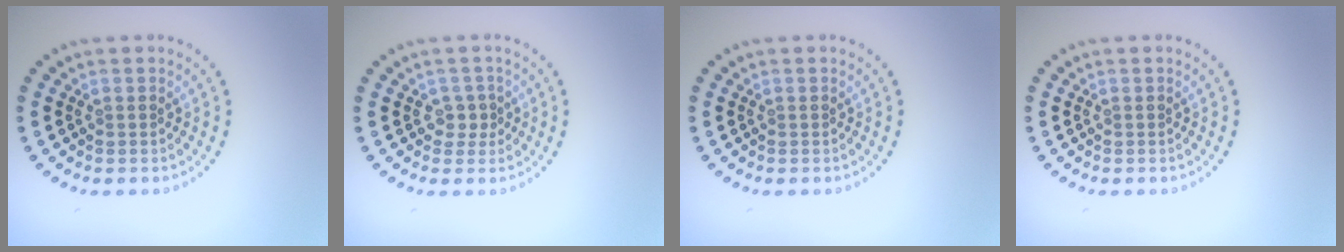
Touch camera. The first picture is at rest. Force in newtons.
{"total": 1.7, "press": 1.4, "slide": 0.9}
{"total": 0.0}
{"total": 0.0}